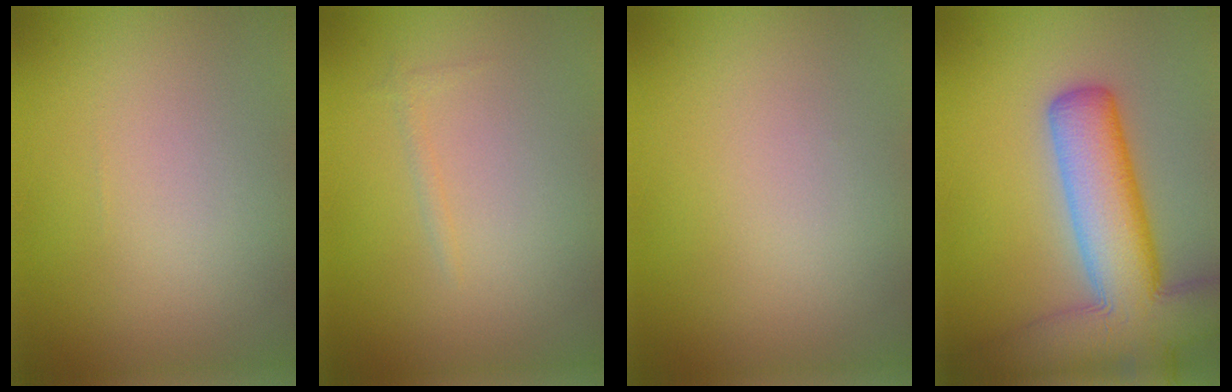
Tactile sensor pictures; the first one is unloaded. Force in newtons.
{"total": 0.5, "press": 0.5, "slide": 0.1}
{"total": 0.0}
{"total": 11.0, "press": 10.9, "slide": 0.7}